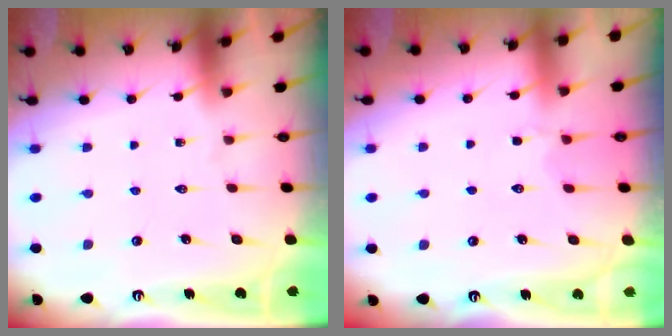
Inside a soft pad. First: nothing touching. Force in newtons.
{"total": 2.6, "press": 2.4, "slide": 1.2}